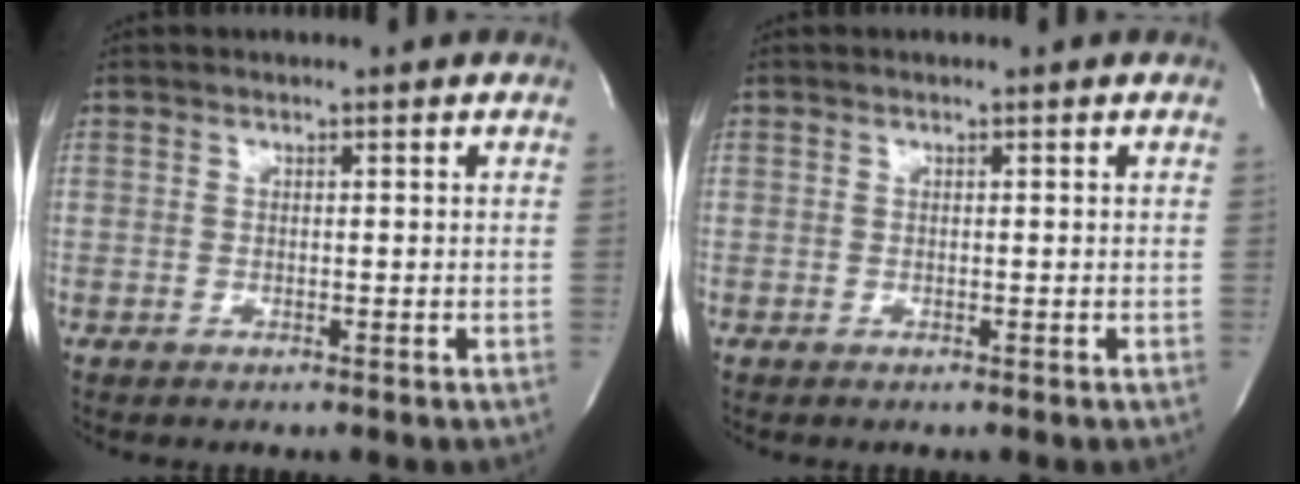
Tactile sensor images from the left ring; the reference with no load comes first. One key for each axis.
{"total": 0.0}